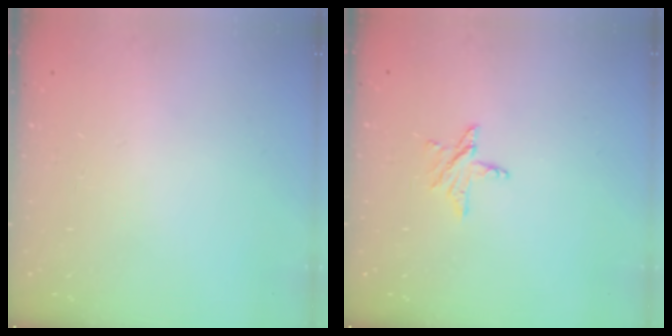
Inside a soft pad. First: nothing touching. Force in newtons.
{"total": 4.7, "press": 4.7, "slide": 0.4}